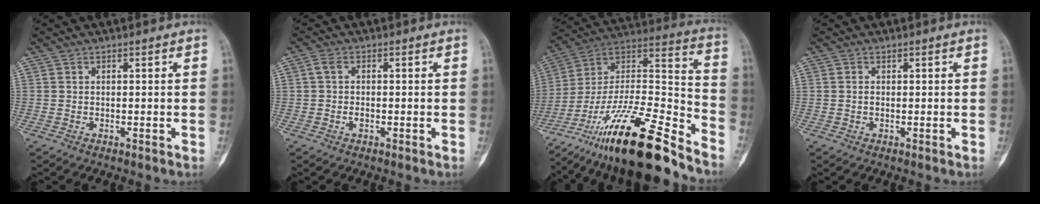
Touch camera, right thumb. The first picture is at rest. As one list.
[{"total": 2.6, "force": [-0.3, 1.7, 1.9], "torque": [-0.041, 0.009, -0.008]}, {"total": 27.1, "force": [-19.8, 5.9, 17.4], "torque": [-0.294, 0.075, -0.346]}, {"total": 0.9, "force": [0.1, 0.7, 0.6], "torque": [-0.008, 0.001, 0.000]}]